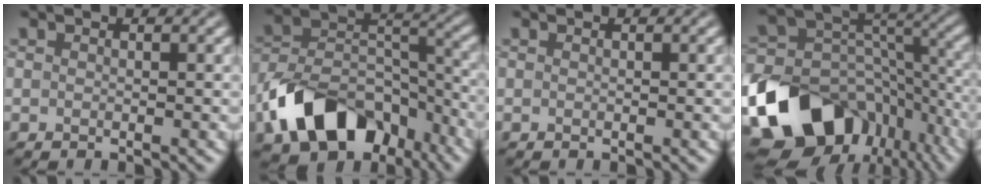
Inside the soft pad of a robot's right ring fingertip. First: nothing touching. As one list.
[{"total": 11.2, "force": [-6.1, 7.2, 6.1], "torque": [-0.110, 0.008, -0.119]}, {"total": 0.0}, {"total": 15.9, "force": [-7.4, 11.5, 8.2], "torque": [-0.198, -0.016, -0.114]}]